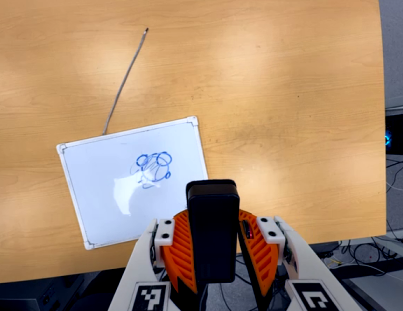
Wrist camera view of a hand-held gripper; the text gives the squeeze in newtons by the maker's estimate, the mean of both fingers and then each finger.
{"total": 7.9, "left": 6.8, "right": 8.9}